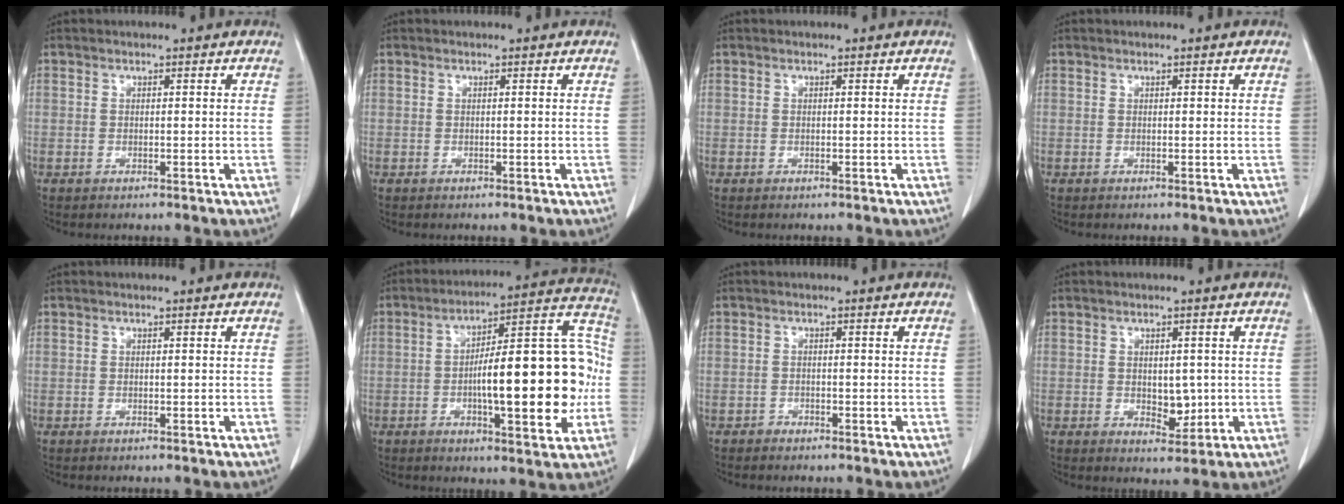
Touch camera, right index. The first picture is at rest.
{"total": 0.0}
{"total": 0.0}
{"total": 0.0}
{"total": 0.0}
{"total": 20.4, "force": [-2.3, 4.9, 19.7], "torque": [-0.272, 0.035, -0.033]}
{"total": 0.7, "force": [-0.6, 0.3, 0.0], "torque": [-0.001, 0.001, -0.014]}
{"total": 3.8, "force": [-0.1, 2.3, 3.1], "torque": [-0.040, -0.006, 0.008]}